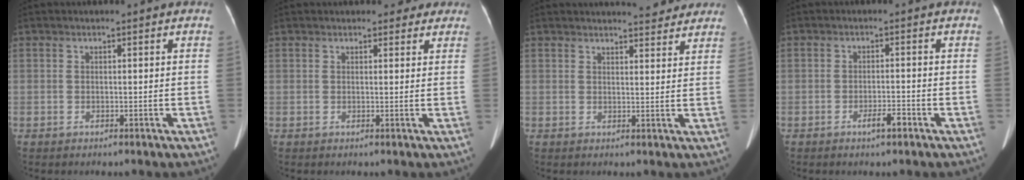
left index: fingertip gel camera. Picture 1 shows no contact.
{"total": 3.6, "force": [3.0, 1.7, 1.0], "torque": [0.002, 0.007, 0.028]}
{"total": 7.6, "force": [7.0, 1.5, 2.5], "torque": [-0.025, 0.003, 0.074]}
{"total": 2.5, "force": [-1.6, 0.4, 1.9], "torque": [-0.031, 0.001, -0.026]}